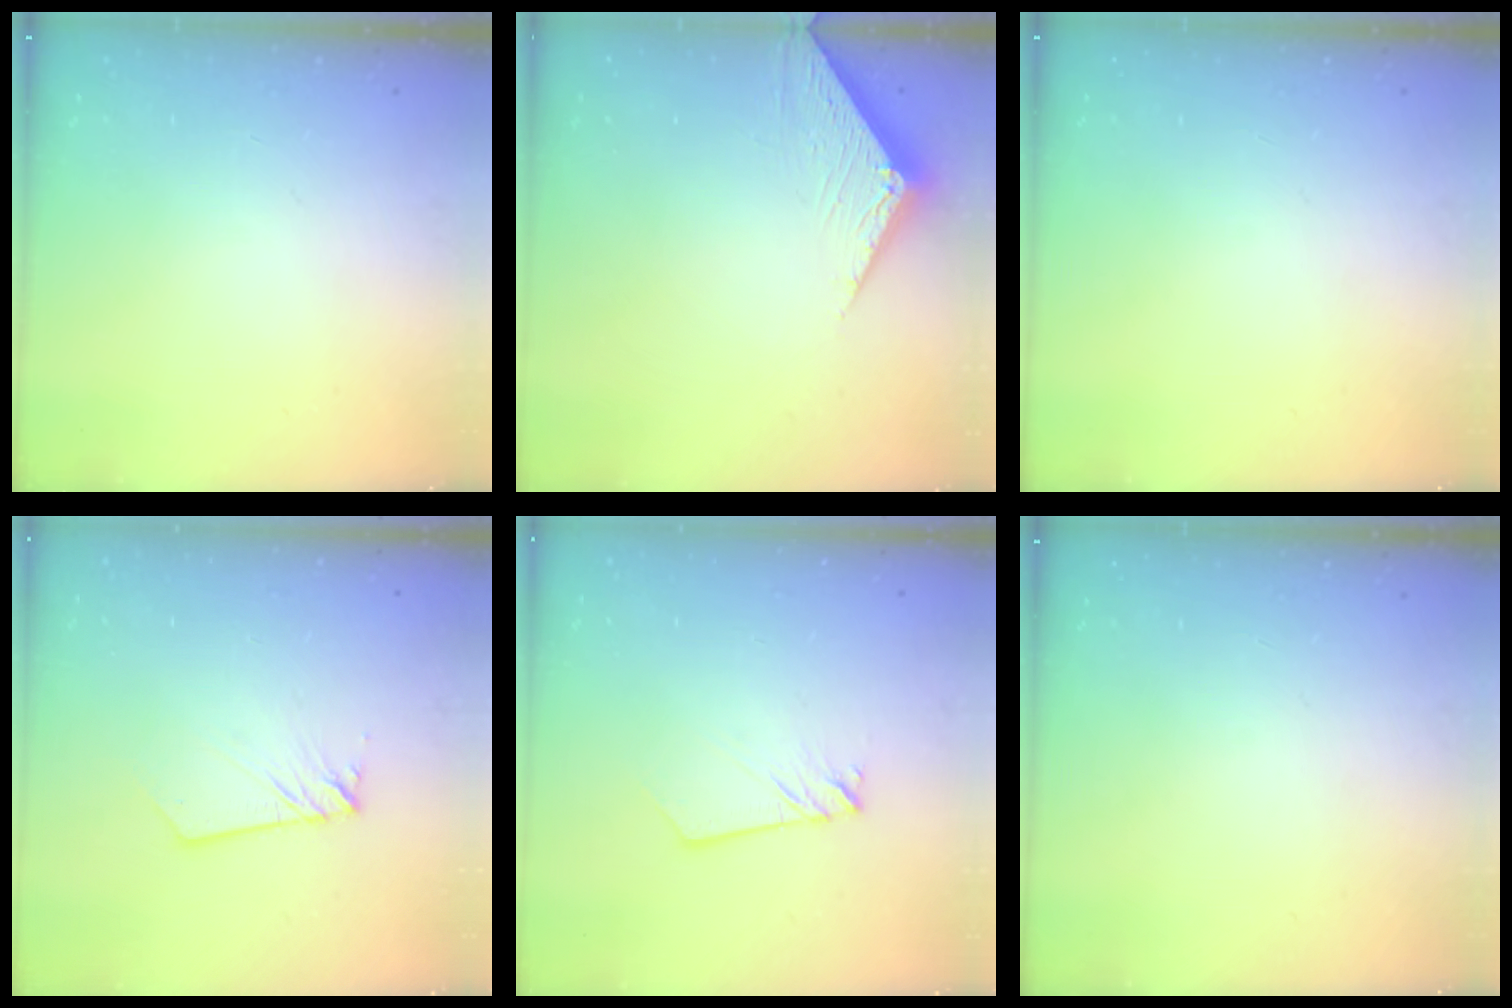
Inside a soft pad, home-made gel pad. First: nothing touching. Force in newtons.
{"total": 4.7, "press": 4.7, "slide": 0.3}
{"total": 0.0}
{"total": 3.0, "press": 3.0, "slide": 0.4}
{"total": 2.7, "press": 2.6, "slide": 0.3}
{"total": 0.0}